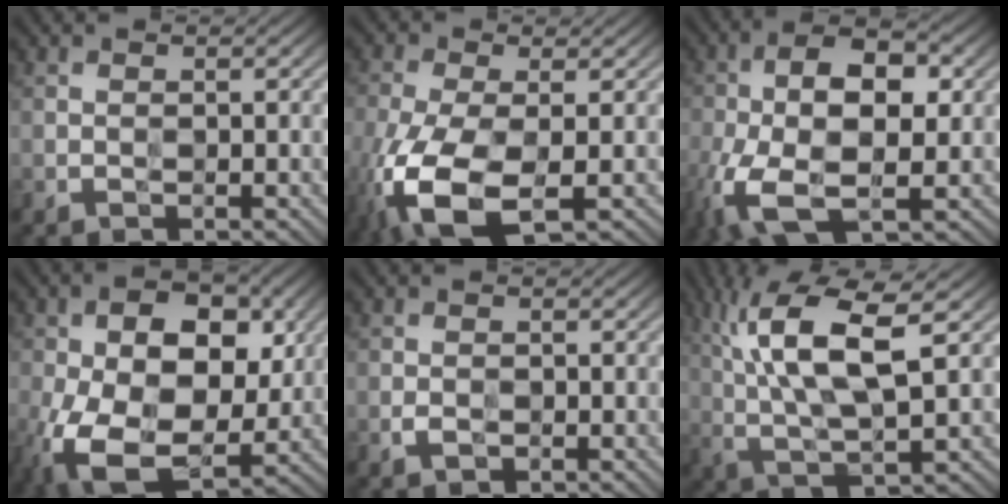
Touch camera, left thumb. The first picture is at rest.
{"total": 11.7, "force": [-4.7, 4.9, 9.5], "torque": [-0.244, -0.030, -0.086]}
{"total": 13.2, "force": [-2.9, 6.6, 11.1], "torque": [-0.253, -0.013, -0.062]}
{"total": 15.4, "force": [-2.0, 9.5, 11.9], "torque": [-0.236, -0.020, -0.038]}
{"total": 1.2, "force": [-0.6, 0.8, 0.7], "torque": [-0.015, -0.001, -0.011]}
{"total": 11.9, "force": [3.8, 3.6, 10.7], "torque": [-0.225, 0.010, 0.076]}